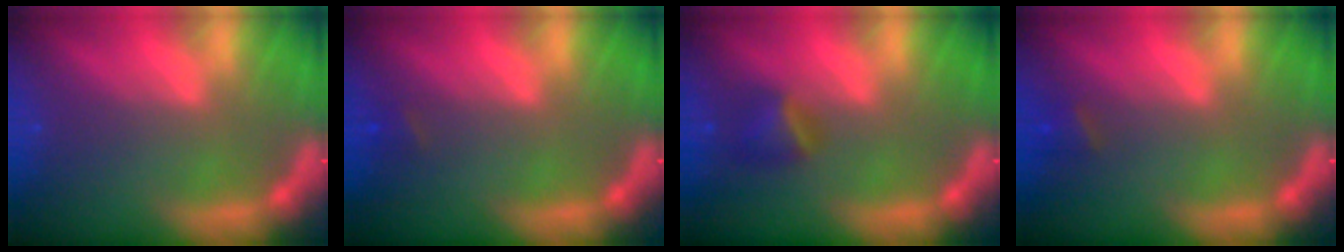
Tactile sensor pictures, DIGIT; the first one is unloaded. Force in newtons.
{"total": 0.9}
{"total": 2.4}
{"total": 1.4}